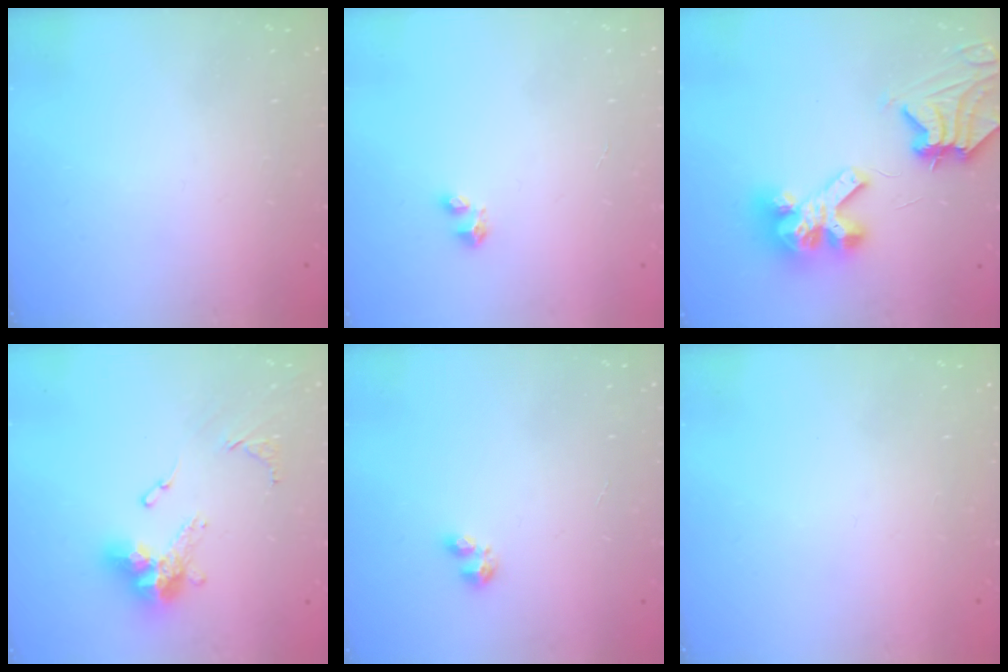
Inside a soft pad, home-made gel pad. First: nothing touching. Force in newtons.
{"total": 3.5, "press": 3.4, "slide": 0.5}
{"total": 12.4, "press": 12.3, "slide": 1.4}
{"total": 13.8, "press": 13.7, "slide": 1.4}
{"total": 2.8, "press": 2.8, "slide": 0.5}
{"total": 0.0}